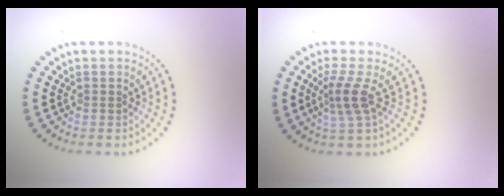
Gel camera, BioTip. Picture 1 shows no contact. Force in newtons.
{"total": 2.5, "press": 1.8, "slide": 1.8}